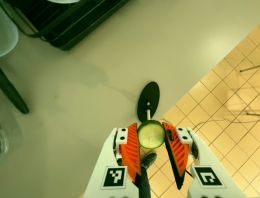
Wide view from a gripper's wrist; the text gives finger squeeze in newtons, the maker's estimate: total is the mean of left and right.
{"total": 9.8, "left": 9.8, "right": 9.7}